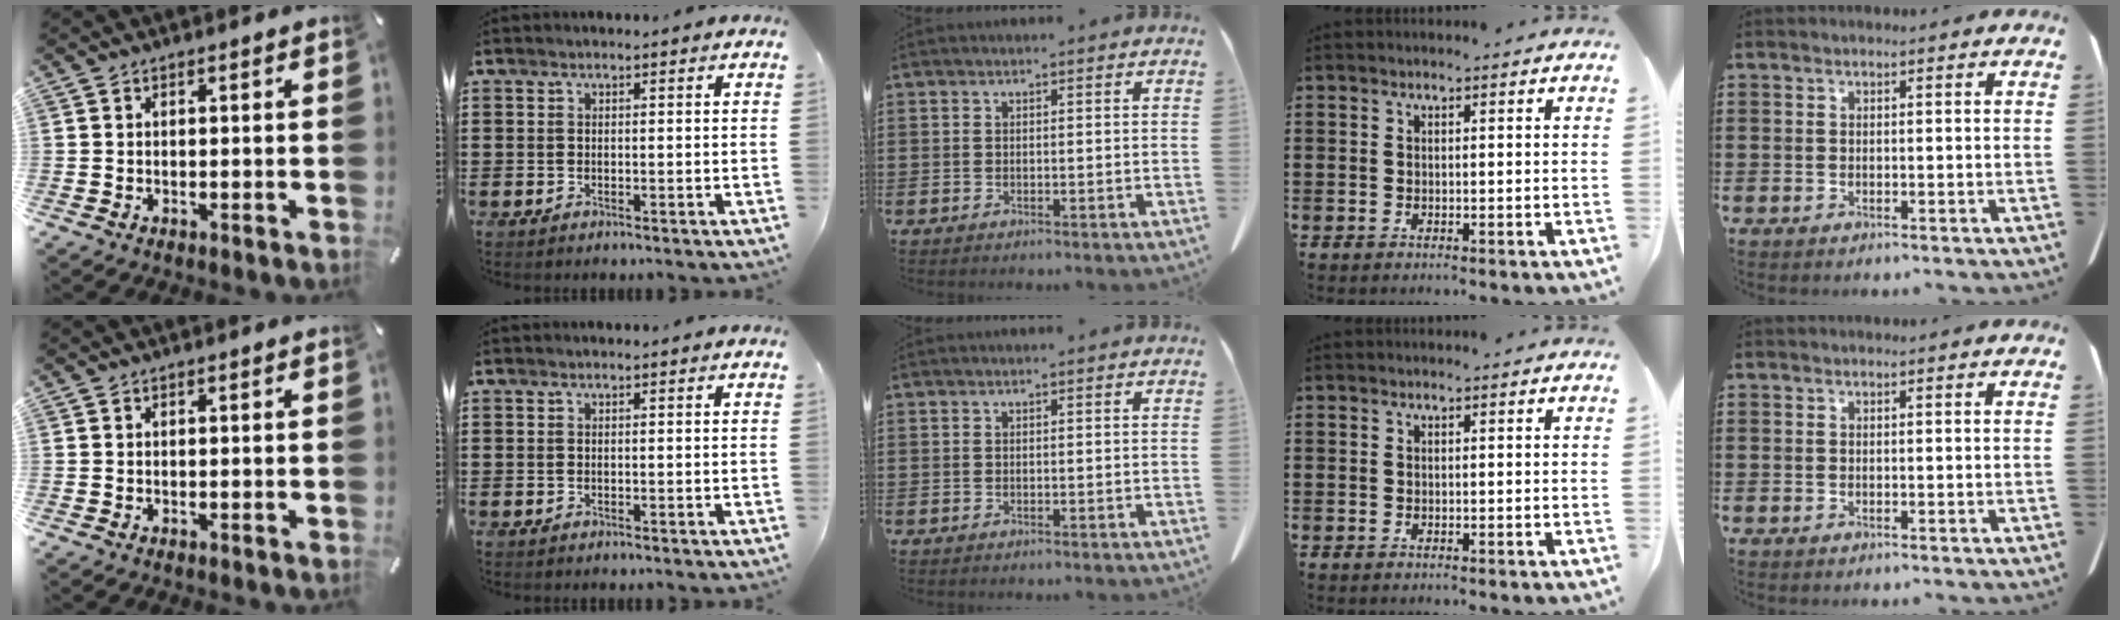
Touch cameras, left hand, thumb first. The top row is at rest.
{}